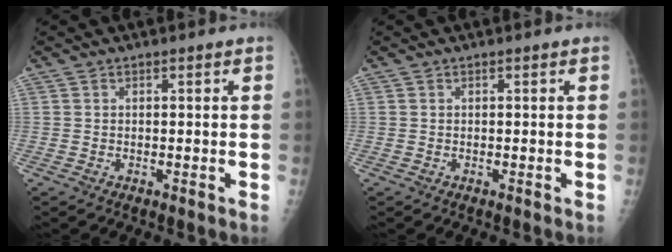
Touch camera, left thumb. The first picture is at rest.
{"total": 0.0}